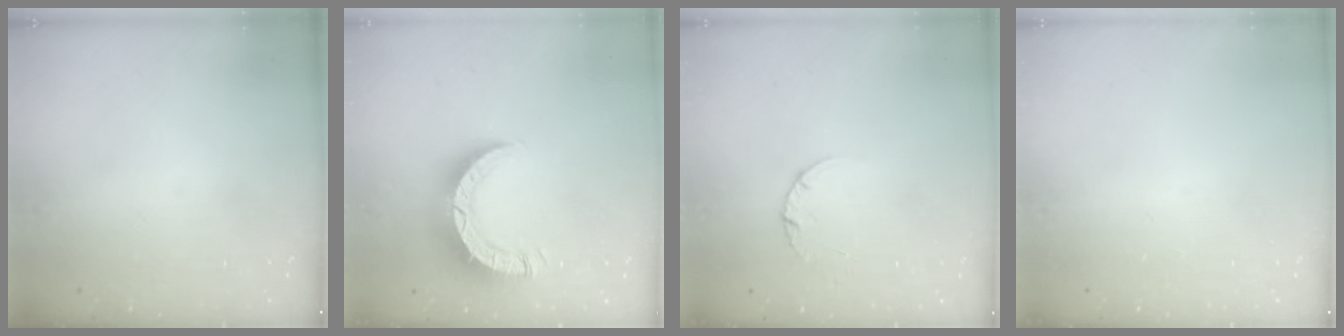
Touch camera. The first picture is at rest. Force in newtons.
{"total": 8.3, "press": 8.2, "slide": 0.8}
{"total": 2.5, "press": 2.5, "slide": 0.3}
{"total": 0.0}